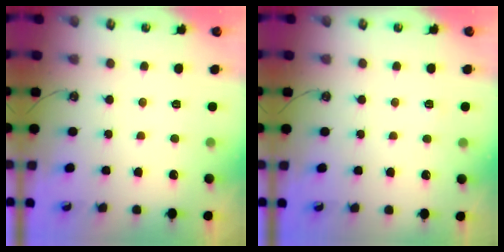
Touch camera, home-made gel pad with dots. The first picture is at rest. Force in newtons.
{"total": 2.8, "press": 2.8, "slide": 0.3}